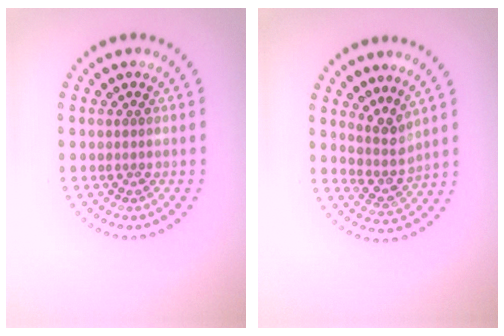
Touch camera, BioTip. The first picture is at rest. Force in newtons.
{"total": 2.6, "press": 1.8, "slide": 1.8}